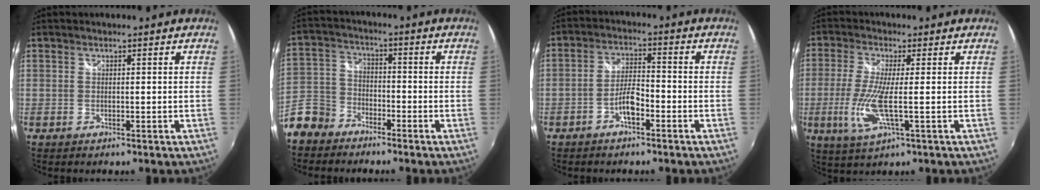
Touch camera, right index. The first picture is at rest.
{"total": 11.6, "force": [-7.6, 7.9, 3.6], "torque": [-0.106, 0.017, -0.152]}
{"total": 4.8, "force": [-2.8, 1.5, 3.6], "torque": [-0.076, 0.010, -0.050]}
{"total": 8.8, "force": [-1.7, 1.2, 8.6], "torque": [-0.187, -0.013, -0.034]}